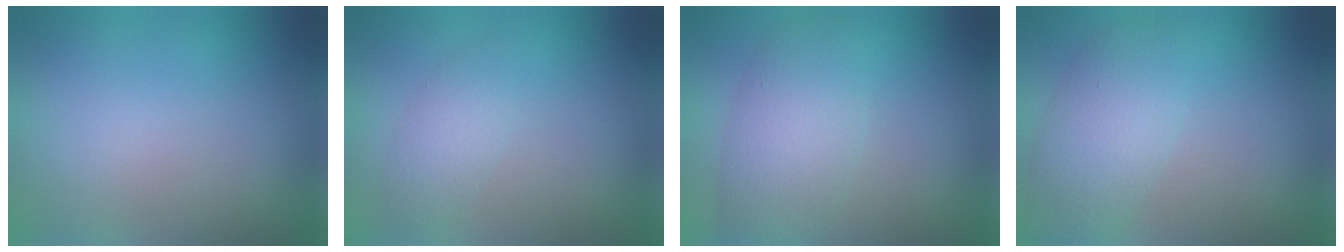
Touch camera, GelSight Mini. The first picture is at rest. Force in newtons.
{"total": 1.8, "press": 1.8, "slide": 0.0}
{"total": 5.1, "press": 5.1, "slide": 0.1}
{"total": 4.3, "press": 4.3, "slide": 0.1}